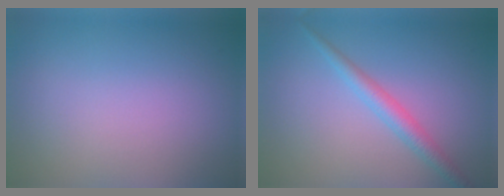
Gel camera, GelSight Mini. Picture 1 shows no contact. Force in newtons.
{"total": 2.4, "press": 2.3, "slide": 0.2}